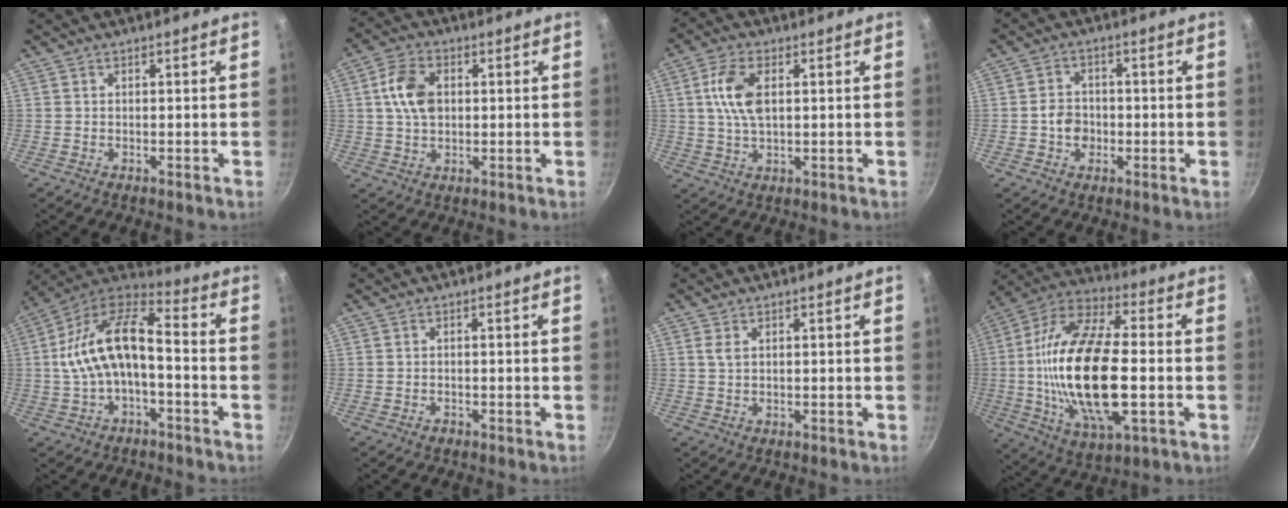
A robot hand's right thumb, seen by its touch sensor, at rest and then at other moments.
{"total": 8.5, "force": [1.4, 5.6, 6.2], "torque": [-0.113, 0.007, 0.027]}
{"total": 8.5, "force": [1.8, 4.4, 7.0], "torque": [-0.147, 0.003, 0.035]}
{"total": 4.7, "force": [-0.9, 3.8, 2.6], "torque": [-0.024, 0.011, -0.020]}
{"total": 15.4, "force": [-1.4, 7.6, 13.3], "torque": [-0.242, 0.054, -0.033]}
{"total": 0.8, "force": [-0.6, 0.4, 0.3], "torque": [-0.003, 0.001, -0.011]}
{"total": 1.6, "force": [0.6, 0.8, 1.2], "torque": [-0.027, 0.000, 0.016]}
{"total": 25.8, "force": [-2.2, 10.9, 23.2], "torque": [-0.460, 0.010, -0.034]}